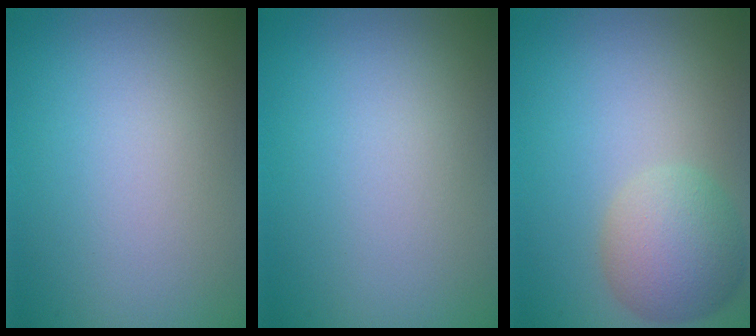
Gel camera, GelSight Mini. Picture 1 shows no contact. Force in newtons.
{"total": 0.0}
{"total": 4.7, "press": 4.7, "slide": 0.1}